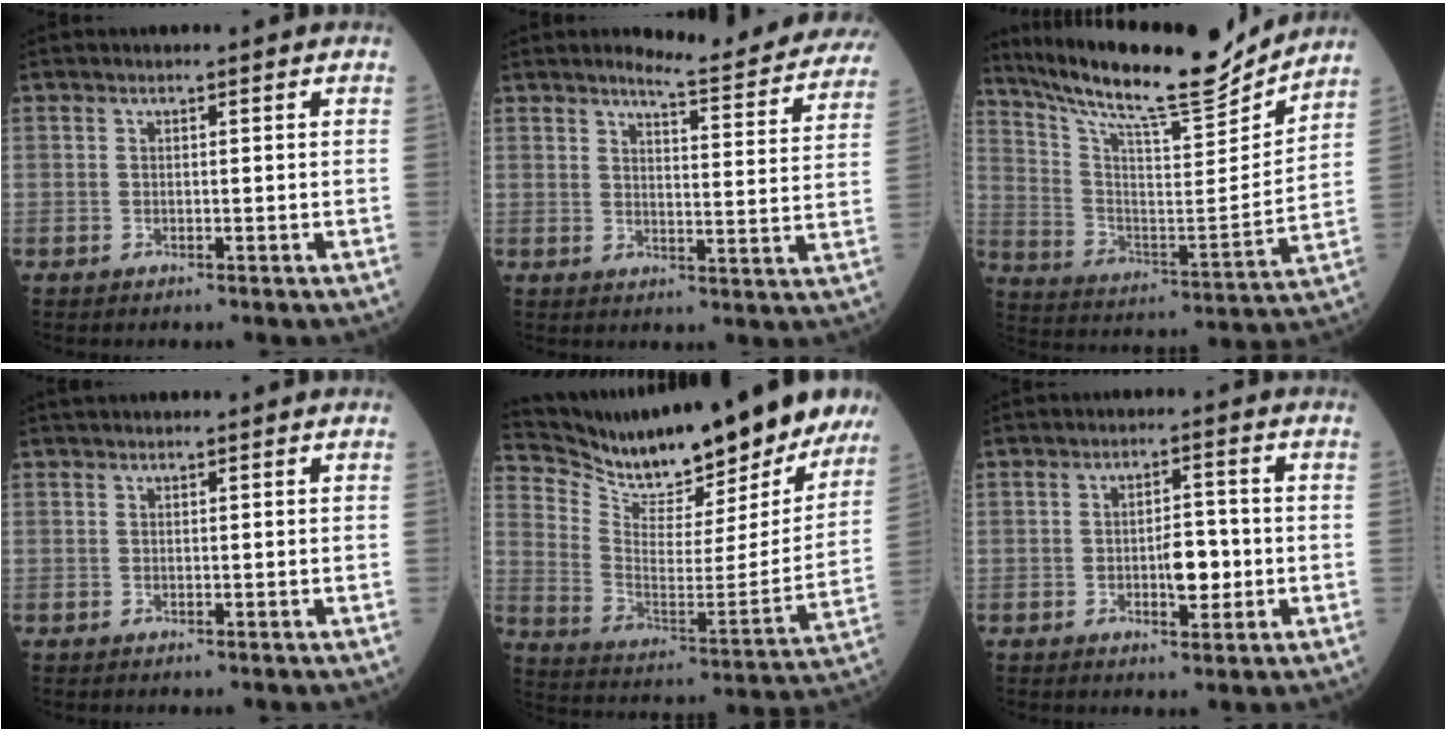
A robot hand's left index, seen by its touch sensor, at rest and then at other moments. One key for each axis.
{"total": 13.9, "fx": 13.2, "fy": 1.2, "fz": 4.1, "tx": -0.043, "ty": -0.060, "tz": 0.141}
{"total": 20.1, "fx": 18.4, "fy": 1.3, "fz": 8.0, "tx": -0.160, "ty": -0.034, "tz": 0.296}
{"total": 2.0, "fx": 1.8, "fy": 0.2, "fz": 0.8, "tx": -0.005, "ty": 0.027, "tz": 0.029}
{"total": 25.0, "fx": 22.2, "fy": 5.0, "fz": 10.4, "tx": -0.185, "ty": -0.051, "tz": 0.321}
{"total": 4.4, "fx": -1.0, "fy": 1.8, "fz": 3.9, "tx": -0.055, "ty": 0.000, "tz": -0.016}